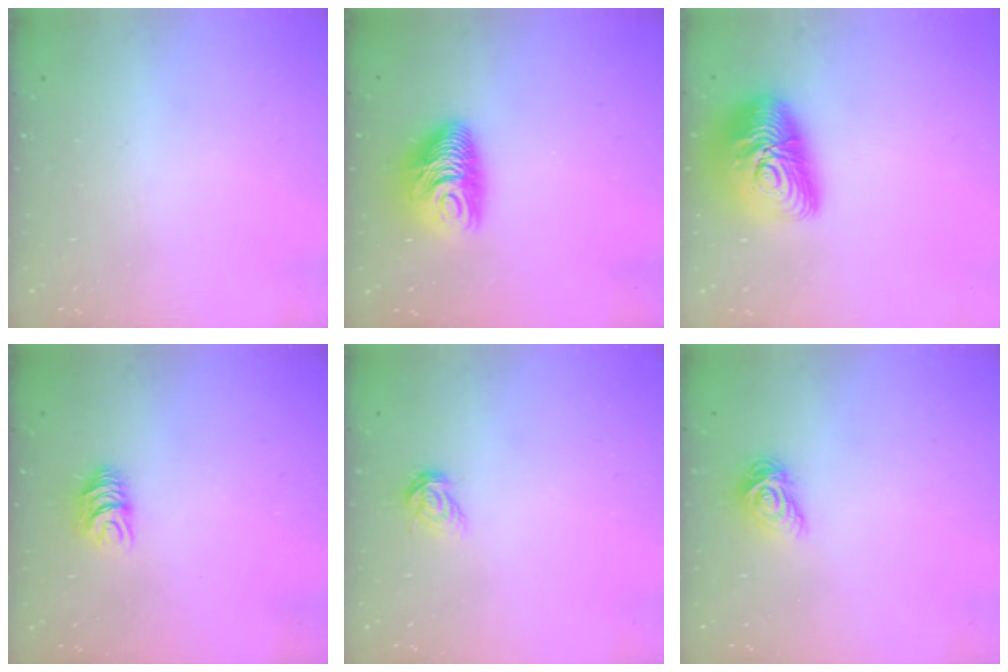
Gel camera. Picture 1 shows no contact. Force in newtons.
{"total": 10.7, "press": 10.6, "slide": 0.7}
{"total": 18.2, "press": 18.1, "slide": 1.3}
{"total": 6.8, "press": 6.8, "slide": 0.2}
{"total": 6.0, "press": 6.0, "slide": 0.4}
{"total": 6.3, "press": 6.3, "slide": 0.1}